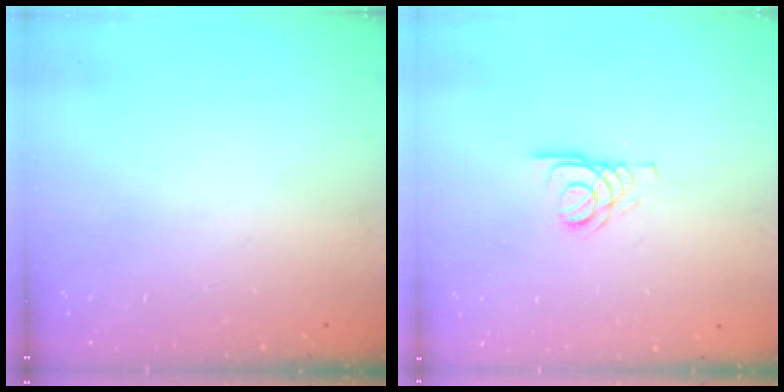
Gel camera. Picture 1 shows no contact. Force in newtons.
{"total": 2.8, "press": 2.8, "slide": 0.3}